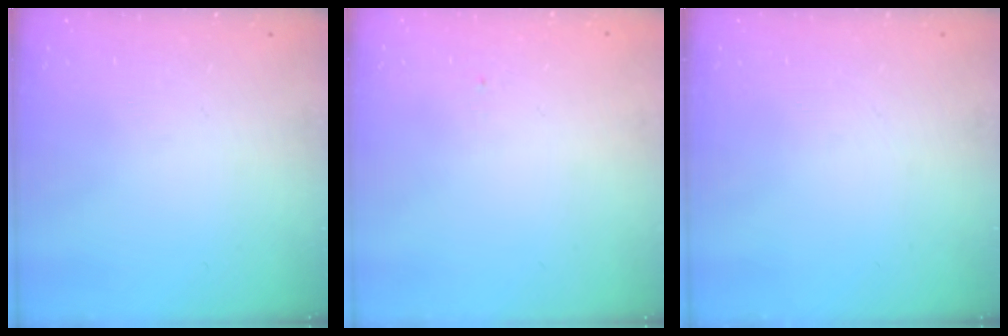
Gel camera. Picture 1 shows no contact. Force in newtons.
{"total": 0.9, "press": 0.8, "slide": 0.3}
{"total": 0.0}